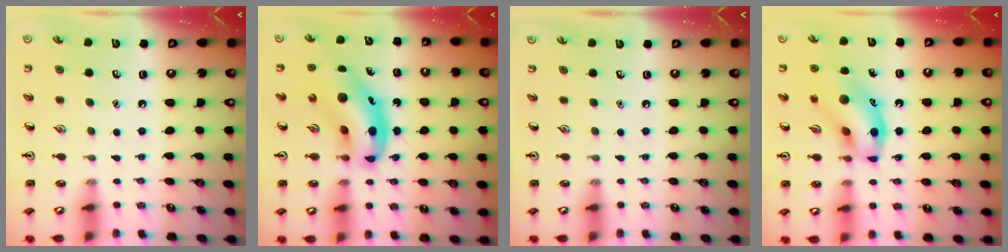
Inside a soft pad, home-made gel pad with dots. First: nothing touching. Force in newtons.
{"total": 10.7, "press": 10.2, "slide": 3.1}
{"total": 0.0}
{"total": 12.6, "press": 12.3, "slide": 2.7}